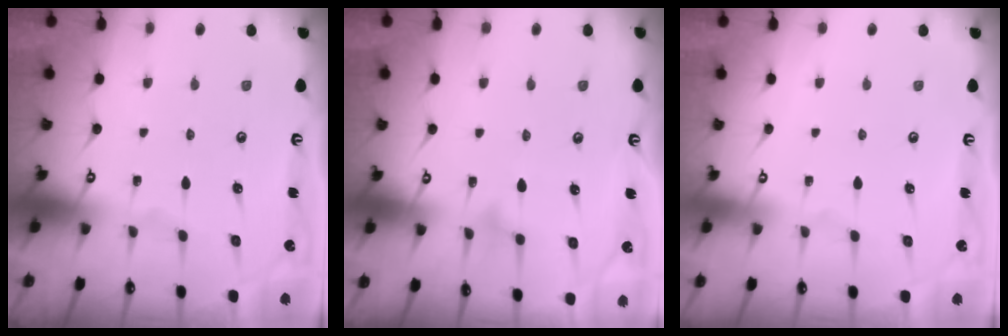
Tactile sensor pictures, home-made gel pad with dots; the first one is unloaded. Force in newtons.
{"total": 6.5, "press": 6.5, "slide": 0.6}
{"total": 4.0, "press": 4.0, "slide": 0.1}